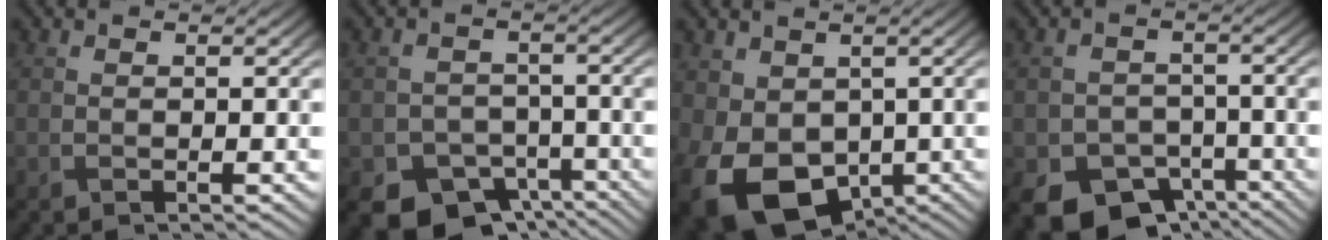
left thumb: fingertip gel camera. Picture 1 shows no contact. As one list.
[{"total": 8.4, "force": [-5.6, 5.4, 3.0], "torque": [-0.043, -0.019, -0.085]}, {"total": 12.2, "force": [-3.1, 8.7, 7.9], "torque": [-0.182, -0.041, -0.034]}, {"total": 9.3, "force": [-5.8, 6.2, 3.8], "torque": [-0.062, -0.025, -0.094]}]